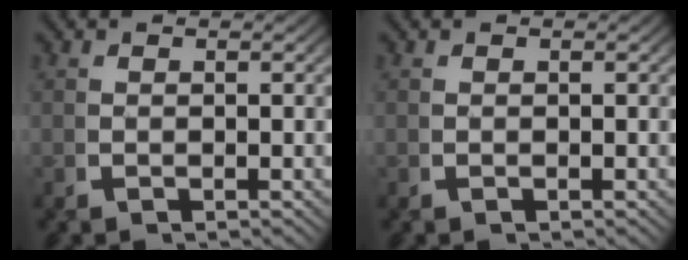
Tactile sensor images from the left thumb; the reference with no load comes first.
{"total": 0.0}